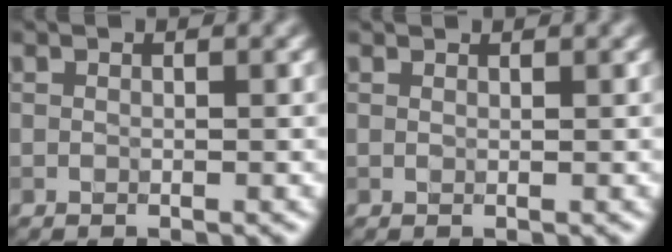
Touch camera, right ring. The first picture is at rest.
{"total": 0.7, "force": [0.6, 0.3, 0.2], "torque": [-0.007, -0.002, 0.007]}